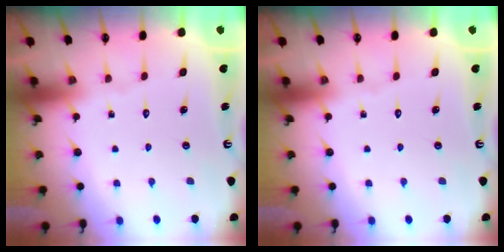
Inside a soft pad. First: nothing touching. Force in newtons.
{"total": 0.0}